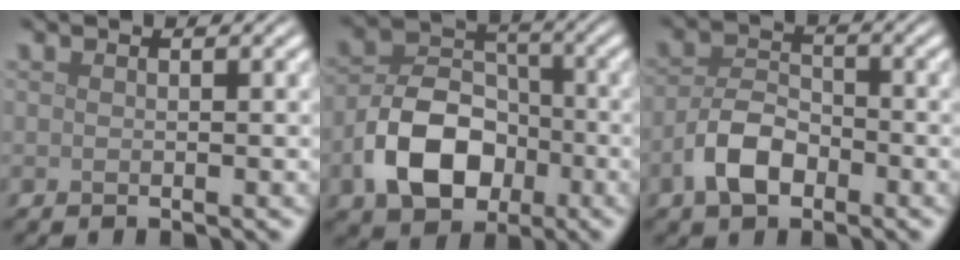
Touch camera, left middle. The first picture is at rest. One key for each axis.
{"total": 7.8, "fx": -2.9, "fy": 5.4, "fz": 4.8, "tx": -0.087, "ty": 0.001, "tz": -0.057}
{"total": 4.3, "fx": -2.2, "fy": 2.5, "fz": 2.7, "tx": -0.048, "ty": 0.006, "tz": -0.047}